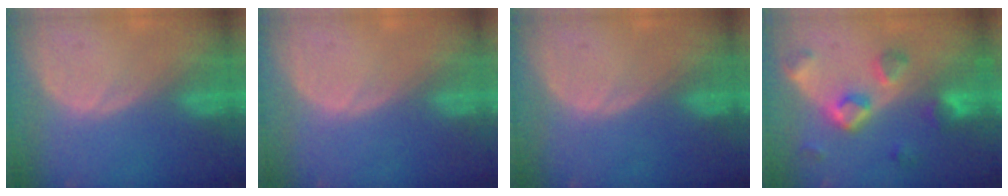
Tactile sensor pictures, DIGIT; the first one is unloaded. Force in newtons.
{"total": 0.0}
{"total": 0.0}
{"total": 7.7, "press": 7.0, "slide": 3.2}